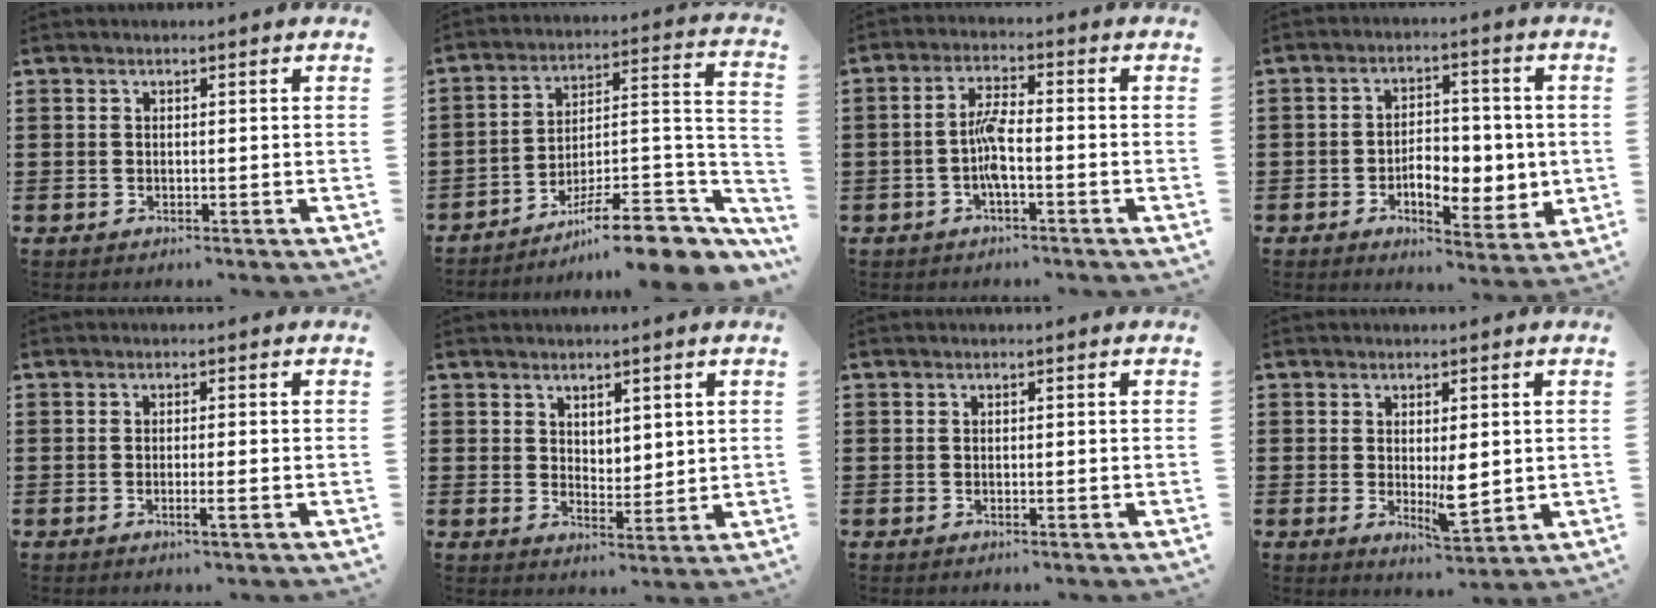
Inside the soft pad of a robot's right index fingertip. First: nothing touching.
{"total": 10.9, "force": [-8.2, 2.5, 6.8], "torque": [-0.086, 0.020, -0.151]}
{"total": 4.8, "force": [-1.4, 0.9, 4.5], "torque": [-0.101, -0.004, -0.033]}
{"total": 6.7, "force": [-1.2, 4.1, 5.1], "torque": [-0.073, -0.001, -0.026]}
{"total": 1.7, "force": [-0.8, 0.0, 1.5], "torque": [-0.023, -0.003, -0.015]}
{"total": 3.3, "force": [2.8, 1.6, 0.3], "torque": [-0.004, -0.003, 0.053]}
{"total": 0.0}
{"total": 4.6, "force": [0.1, 1.6, 4.2], "torque": [-0.059, -0.005, 0.000]}